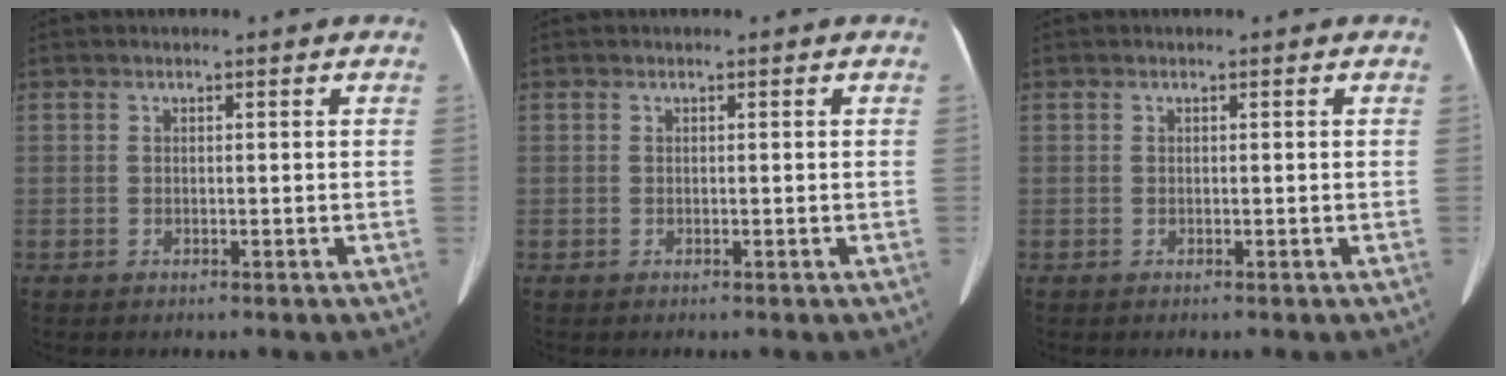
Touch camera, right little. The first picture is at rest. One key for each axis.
{"total": 0.0}
{"total": 0.0}